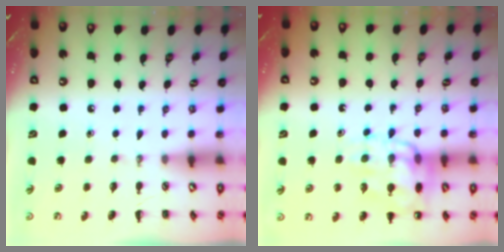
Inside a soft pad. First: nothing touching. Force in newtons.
{"total": 13.5, "press": 13.4, "slide": 1.4}